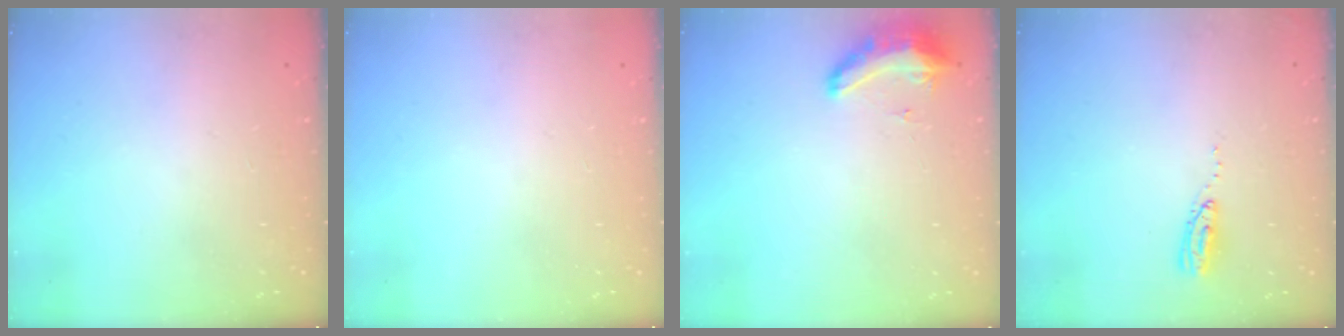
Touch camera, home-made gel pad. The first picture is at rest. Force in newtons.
{"total": 8.9, "press": 3.1, "slide": 8.3}
{"total": 9.0, "press": 8.7, "slide": 2.3}
{"total": 5.0, "press": 5.0, "slide": 0.5}